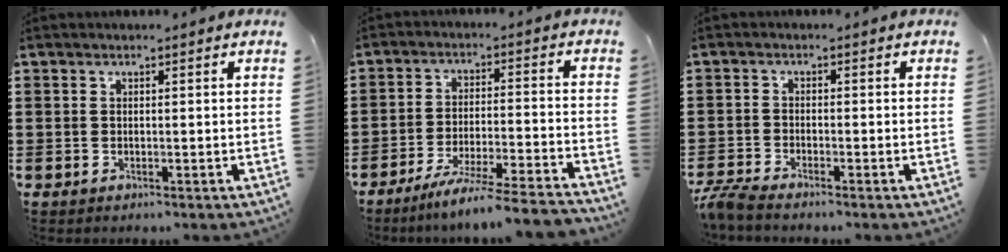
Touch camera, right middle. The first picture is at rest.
{"total": 7.3, "force": [-6.5, -0.8, 3.2], "torque": [-0.056, -0.013, -0.124]}
{"total": 2.6, "force": [-2.4, 0.0, 0.9], "torque": [-0.031, -0.005, -0.053]}